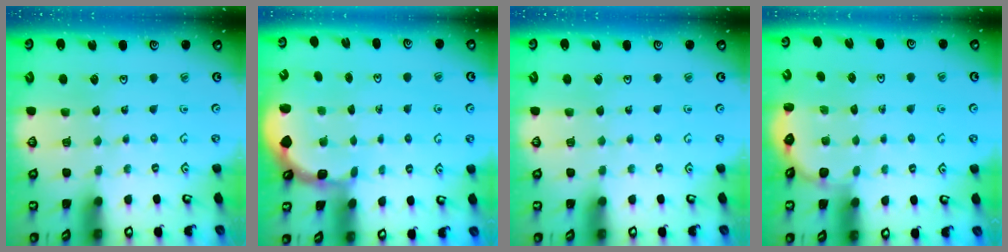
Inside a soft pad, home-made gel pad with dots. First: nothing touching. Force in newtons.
{"total": 1.6, "press": 1.5, "slide": 0.4}
{"total": 0.0}
{"total": 3.0, "press": 2.6, "slide": 1.4}